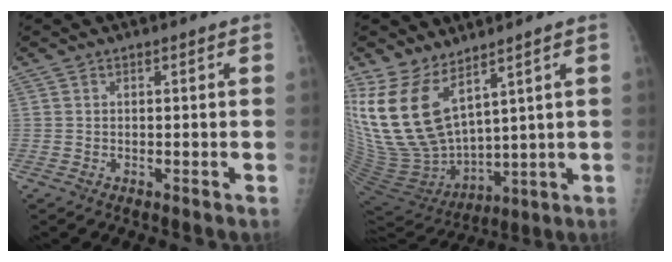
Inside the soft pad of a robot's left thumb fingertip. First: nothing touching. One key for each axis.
{"total": 18.5, "fx": 9.6, "fy": 9.3, "fz": 12.8, "tx": -0.245, "ty": -0.064, "tz": 0.211}